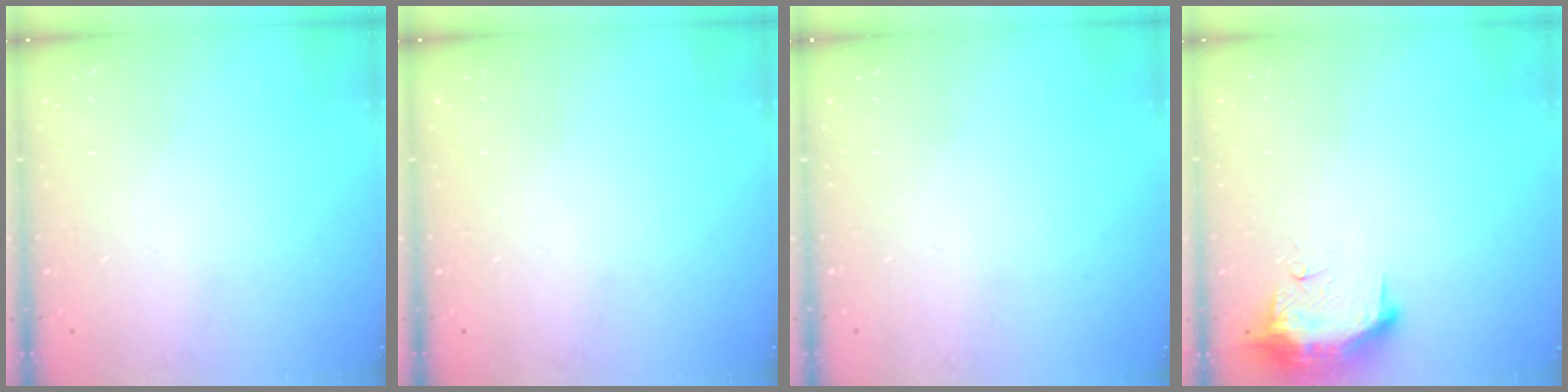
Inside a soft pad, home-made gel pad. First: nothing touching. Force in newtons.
{"total": 0.0}
{"total": 0.0}
{"total": 19.3, "press": 12.1, "slide": 15.1}